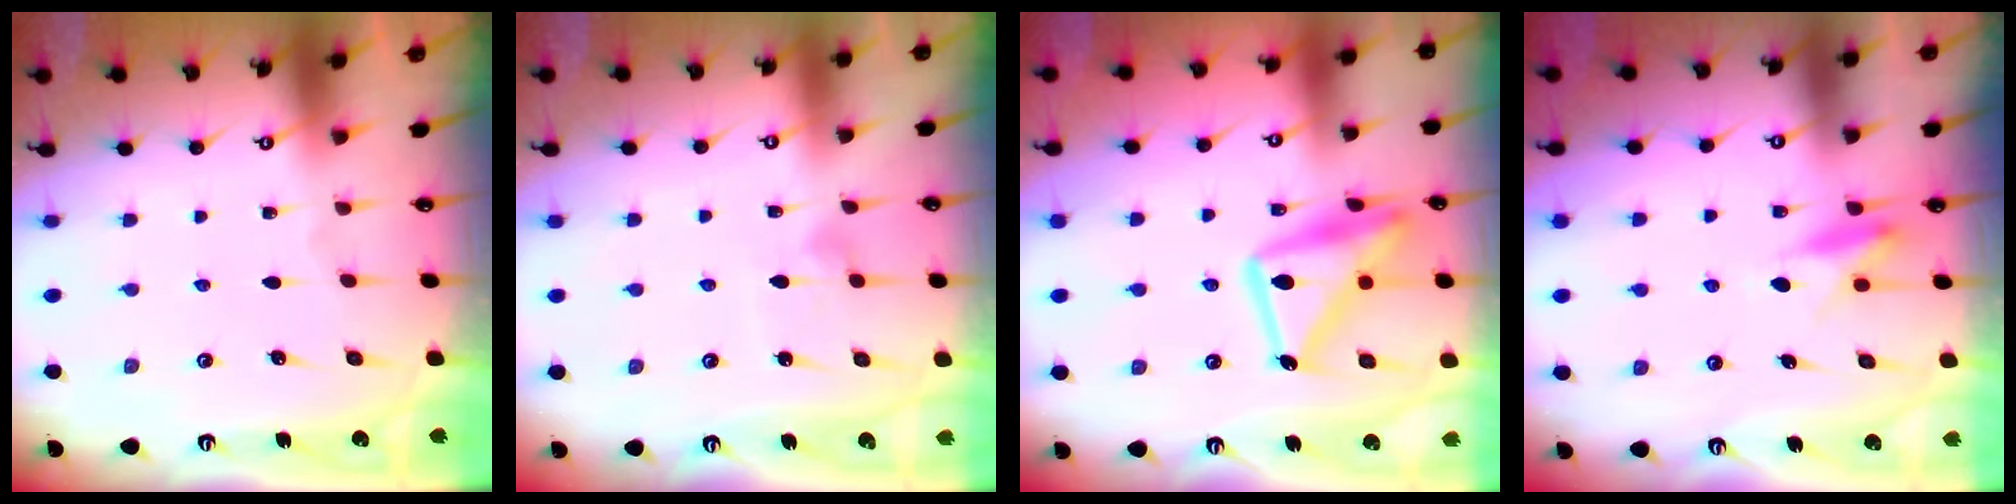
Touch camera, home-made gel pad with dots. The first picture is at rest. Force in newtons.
{"total": 7.7, "press": 7.7, "slide": 0.4}
{"total": 18.4, "press": 18.3, "slide": 1.4}
{"total": 8.0, "press": 7.9, "slide": 0.9}